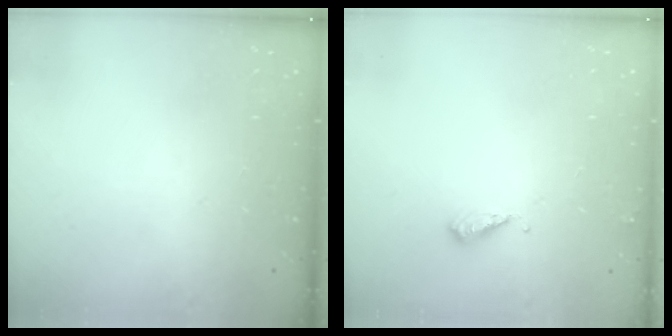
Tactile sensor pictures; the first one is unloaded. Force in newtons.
{"total": 4.5, "press": 4.4, "slide": 0.8}